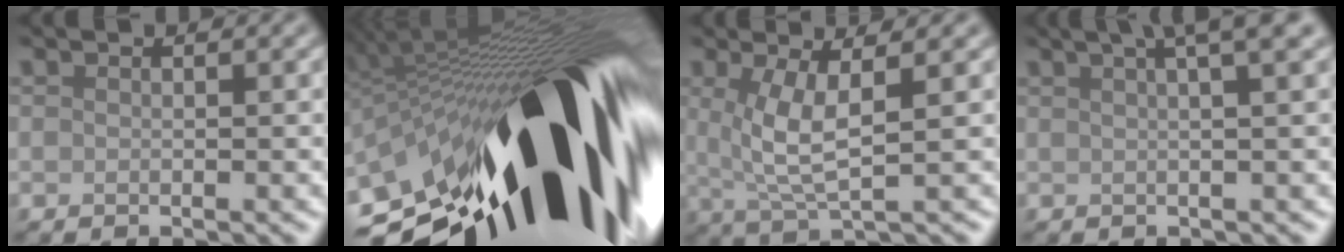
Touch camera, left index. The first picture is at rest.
{"total": 20.7, "force": [-4.9, 8.2, 18.4], "torque": [-0.278, -0.040, -0.096]}
{"total": 4.5, "force": [0.8, 1.2, 4.3], "torque": [-0.089, -0.003, 0.019]}
{"total": 6.5, "force": [3.8, 1.9, 4.9], "torque": [-0.040, 0.037, 0.021]}